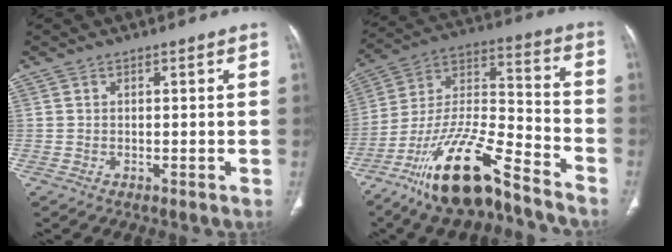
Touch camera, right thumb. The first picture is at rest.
{"total": 20.2, "force": [-14.4, 5.4, 13.0], "torque": [-0.255, 0.078, -0.259]}